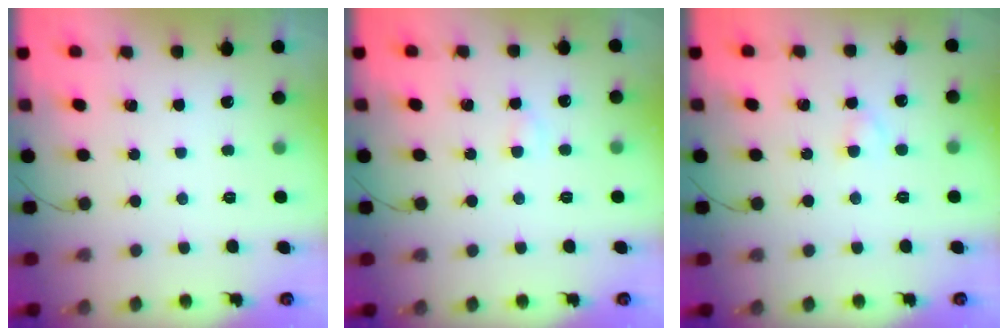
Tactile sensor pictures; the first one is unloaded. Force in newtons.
{"total": 2.6, "press": 2.4, "slide": 0.8}
{"total": 2.3, "press": 2.0, "slide": 1.0}